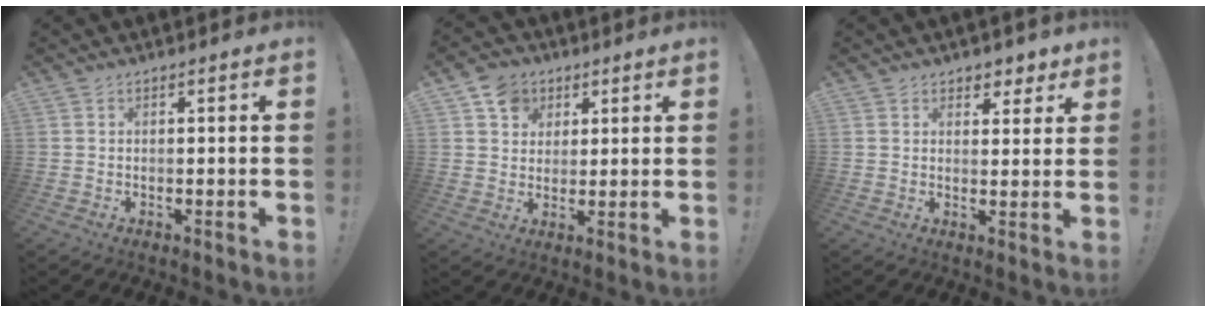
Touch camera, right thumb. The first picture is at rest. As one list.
[{"total": 8.5, "force": [3.9, 7.2, 2.3], "torque": [-0.027, -0.020, 0.079]}, {"total": 4.4, "force": [3.1, 3.0, 0.8], "torque": [0.002, -0.023, 0.055]}]